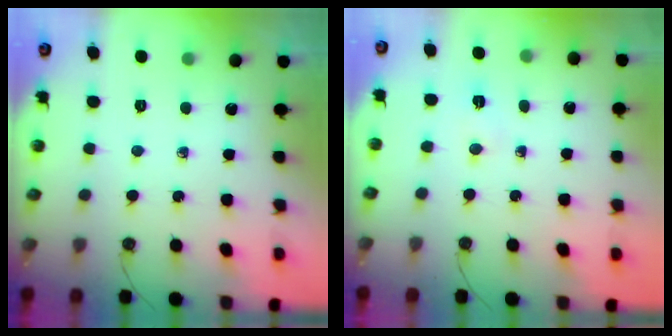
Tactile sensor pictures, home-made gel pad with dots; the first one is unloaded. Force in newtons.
{"total": 3.1, "press": 1.7, "slide": 2.6}